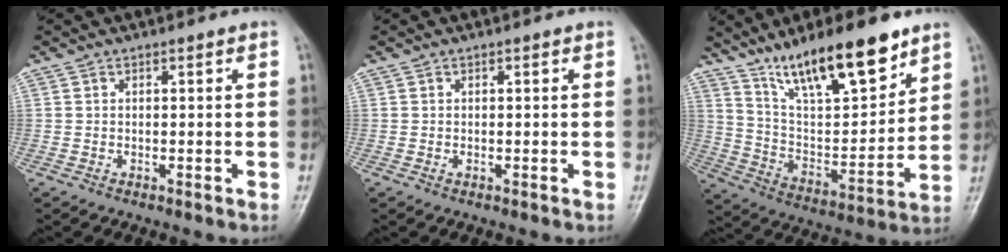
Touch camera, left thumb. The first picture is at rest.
{"total": 0.5, "force": [0.0, 0.3, 0.4], "torque": [-0.007, 0.000, 0.001]}
{"total": 19.4, "force": [13.4, 5.6, 12.8], "torque": [-0.178, -0.064, 0.241]}